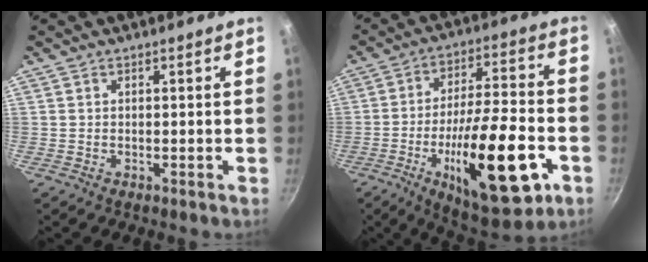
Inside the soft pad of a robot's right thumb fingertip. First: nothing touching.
{"total": 23.3, "force": [-8.1, 7.8, 20.4], "torque": [-0.299, 0.030, -0.116]}